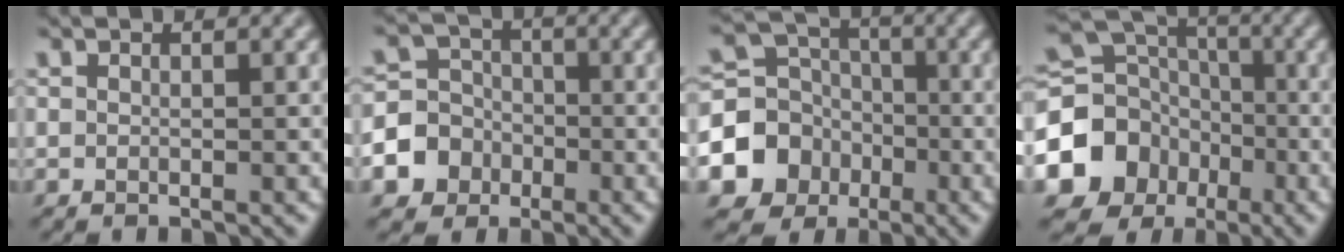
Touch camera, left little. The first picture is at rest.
{"total": 7.0, "force": [-2.8, 6.3, 1.3], "torque": [-0.021, 0.002, -0.072]}
{"total": 7.1, "force": [-2.7, 6.1, 2.3], "torque": [-0.049, 0.004, -0.071]}
{"total": 11.8, "force": [-4.5, 10.2, 4.0], "torque": [-0.096, -0.015, -0.104]}